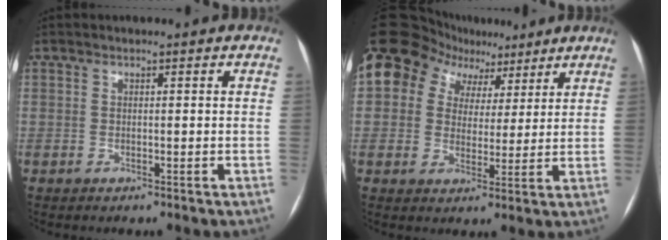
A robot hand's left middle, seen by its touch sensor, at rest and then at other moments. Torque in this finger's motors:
{"motor_torque": [2.05, -0.09, 1.05, 0.21]}